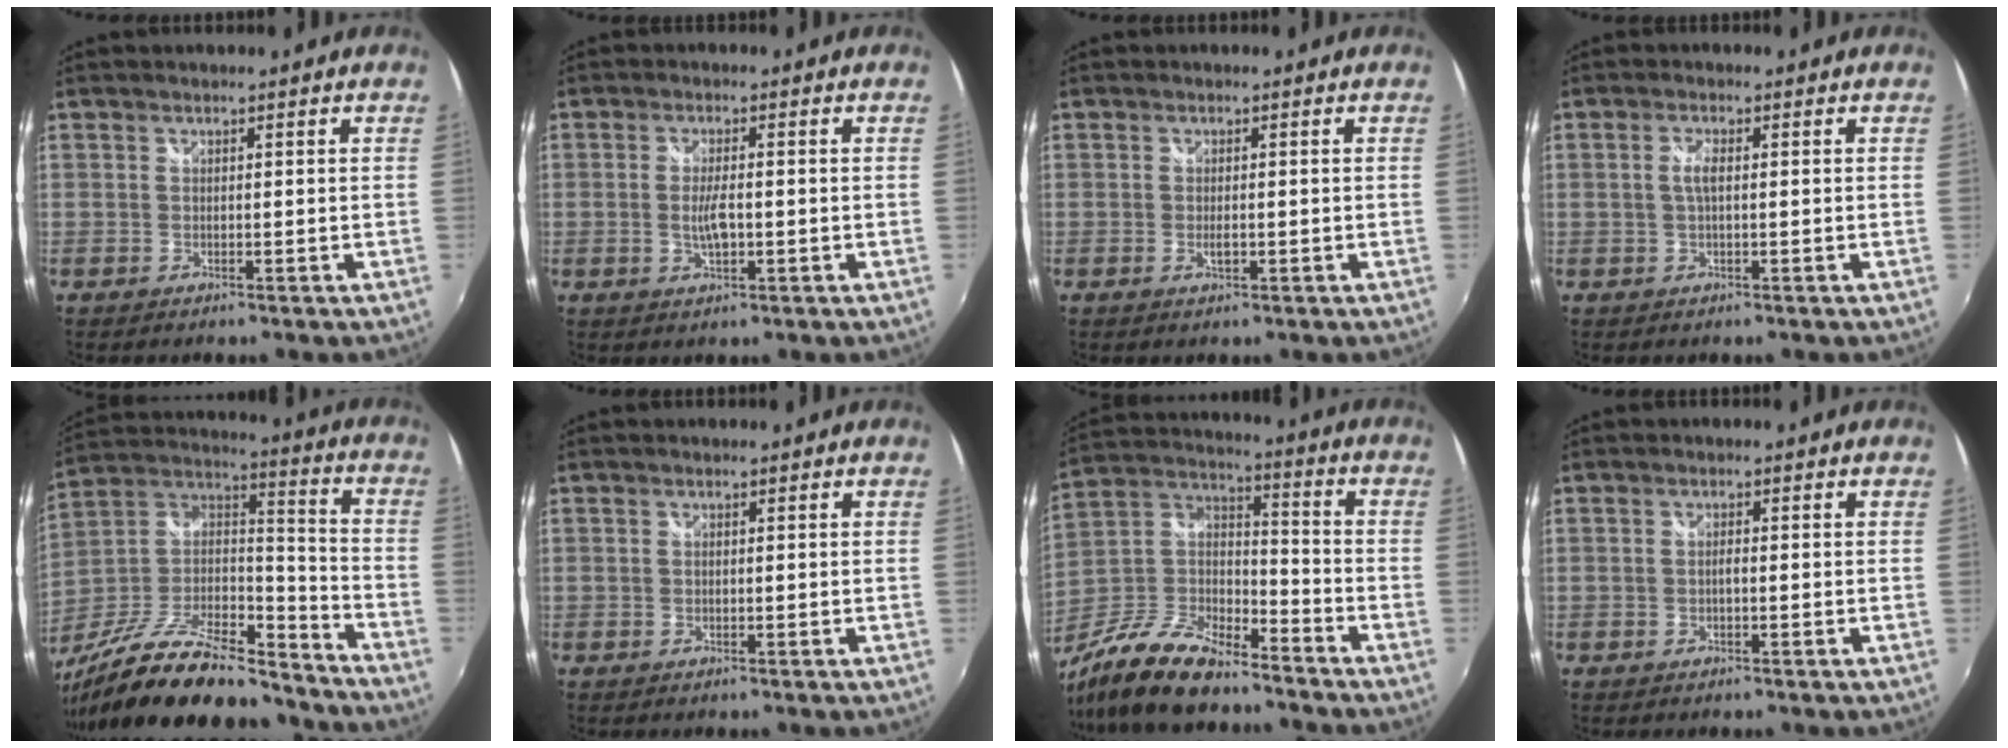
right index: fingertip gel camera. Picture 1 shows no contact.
{"total": 3.7, "force": [-0.6, 1.1, 3.5], "torque": [-0.068, -0.004, -0.011]}
{"total": 1.3, "force": [-0.4, 0.6, 1.1], "torque": [-0.021, -0.002, -0.007]}
{"total": 2.2, "force": [0.1, 0.6, 2.1], "torque": [-0.043, 0.001, -0.001]}
{"total": 27.5, "force": [-21.0, 9.2, 15.2], "torque": [-0.283, -0.001, -0.337]}
{"total": 0.0}
{"total": 17.9, "force": [-13.3, 6.0, 10.4], "torque": [-0.232, -0.009, -0.249]}
{"total": 0.8, "force": [-0.3, 0.2, 0.7], "torque": [-0.014, 0.004, -0.005]}